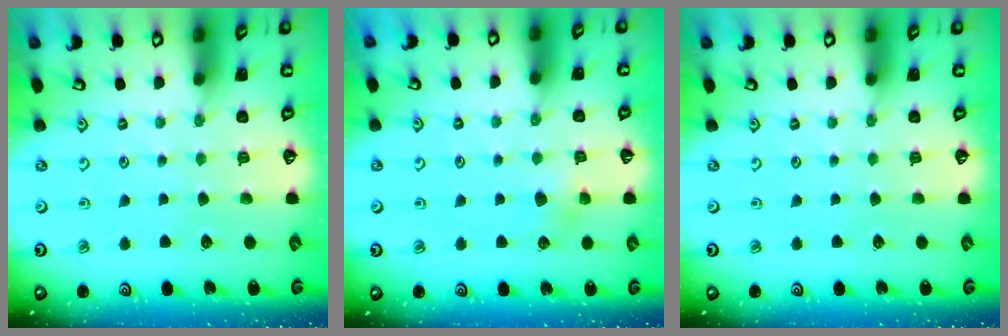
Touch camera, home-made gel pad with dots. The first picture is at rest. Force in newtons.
{"total": 5.4, "press": 5.3, "slide": 0.4}
{"total": 0.0}